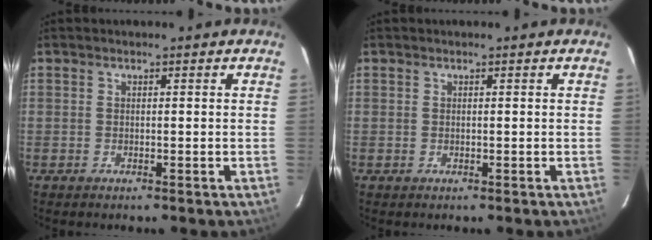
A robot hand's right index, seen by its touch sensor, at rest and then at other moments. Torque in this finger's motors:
{"motor_torque": [-0.08, 0.05, 0.00, 0.01]}